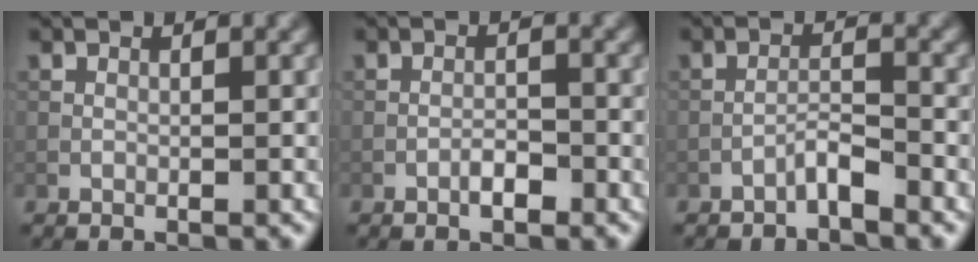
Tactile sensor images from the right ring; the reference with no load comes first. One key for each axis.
{"total": 1.5, "fx": -1.0, "fy": 0.5, "fz": 1.1, "tx": -0.019, "ty": 0.003, "tz": -0.020}
{"total": 1.8, "fx": -1.5, "fy": 0.1, "fz": 0.9, "tx": -0.017, "ty": 0.011, "tz": -0.030}